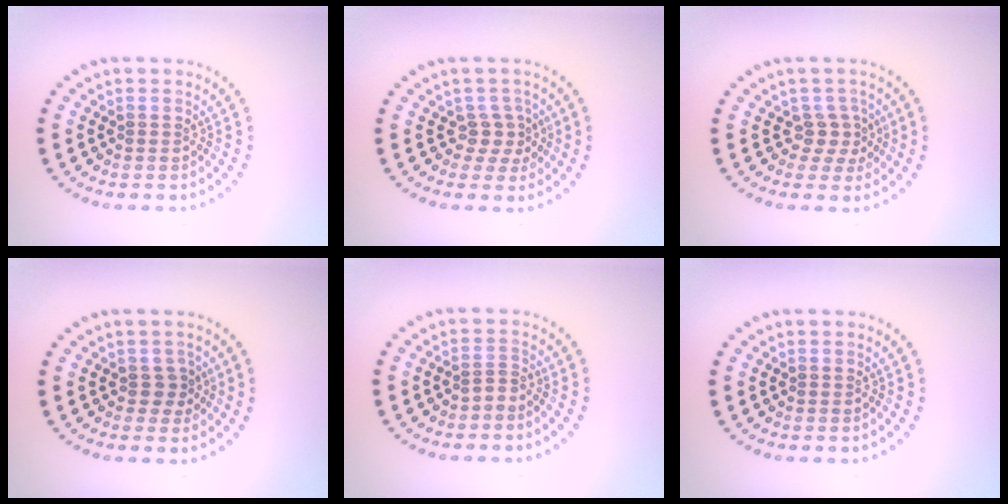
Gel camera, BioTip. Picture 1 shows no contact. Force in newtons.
{"total": 2.0, "press": 1.5, "slide": 1.4}
{"total": 2.1, "press": 1.7, "slide": 1.3}
{"total": 1.5, "press": 1.3, "slide": 0.8}
{"total": 1.1, "press": 0.3, "slide": 1.0}
{"total": 0.0}